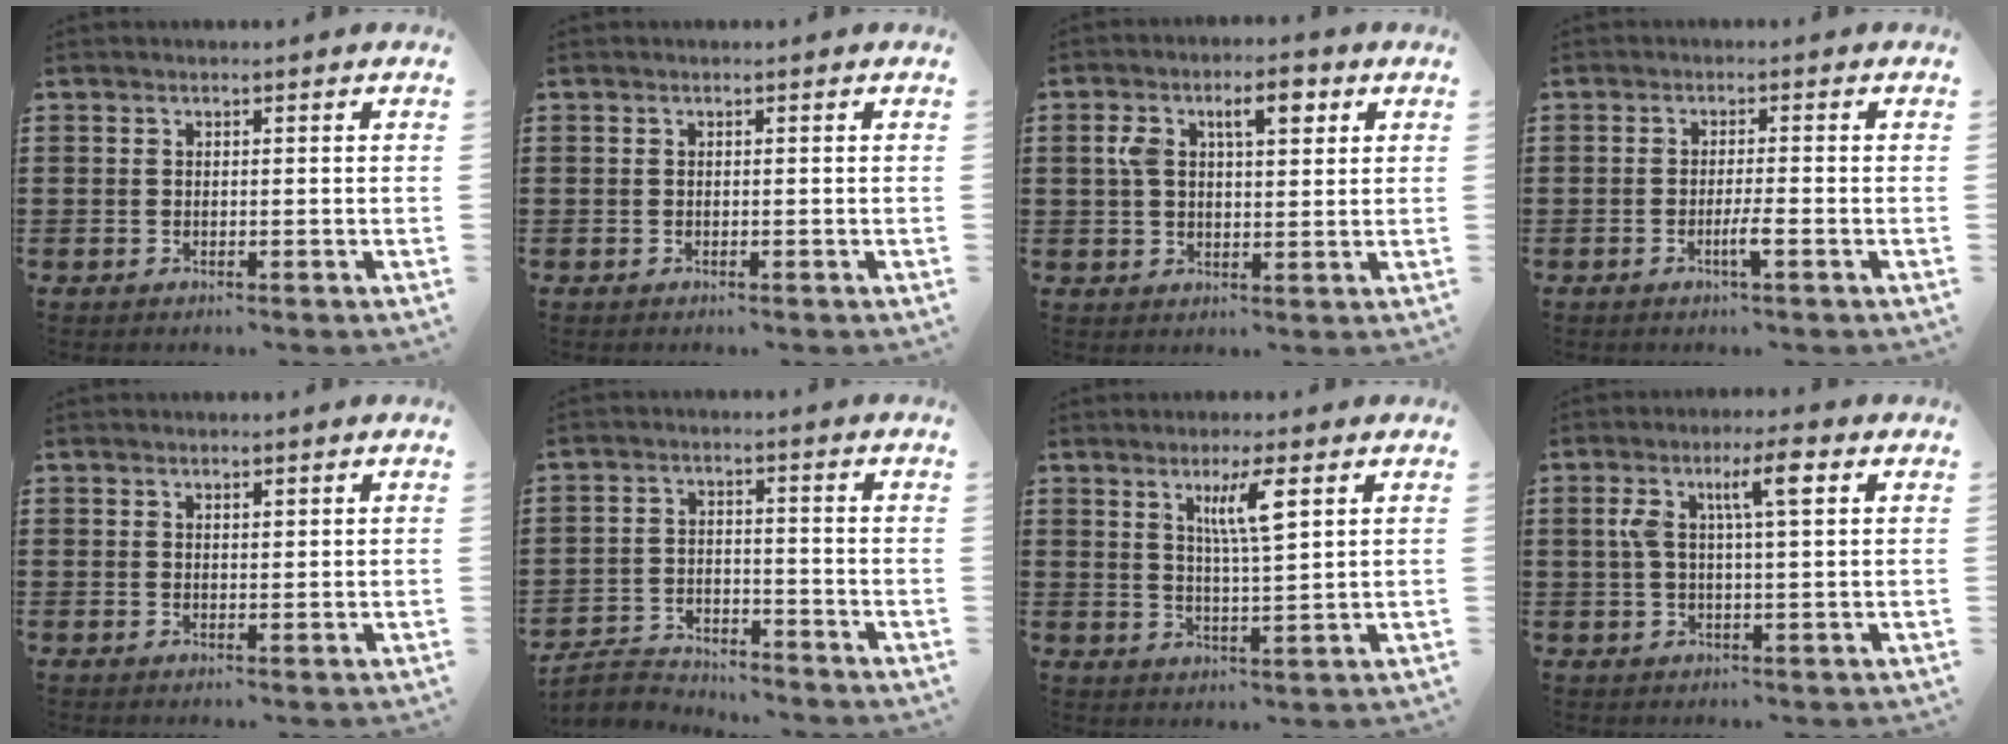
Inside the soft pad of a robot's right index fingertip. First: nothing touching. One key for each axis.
{"total": 0.0}
{"total": 6.4, "fx": 2.4, "fy": 2.9, "fz": 5.2, "tx": -0.087, "ty": 0.005, "tz": 0.033}
{"total": 3.0, "fx": -1.4, "fy": 0.0, "fz": 2.7, "tx": -0.044, "ty": -0.003, "tz": -0.025}
{"total": 1.0, "fx": 0.8, "fy": 0.5, "fz": 0.3, "tx": -0.006, "ty": 0.004, "tz": 0.014}
{"total": 3.3, "fx": -3.1, "fy": 0.9, "fz": 0.4, "tx": -0.028, "ty": 0.002, "tz": -0.071}
{"total": 6.0, "fx": 2.8, "fy": 1.0, "fz": 5.2, "tx": -0.101, "ty": 0.005, "tz": 0.042}
{"total": 6.8, "fx": 2.1, "fy": 1.3, "fz": 6.4, "tx": -0.122, "ty": 0.002, "tz": 0.030}